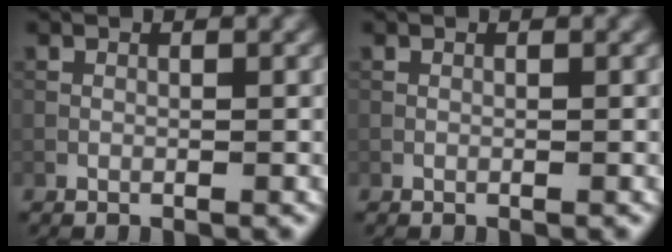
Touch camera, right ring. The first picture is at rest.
{"total": 0.0}